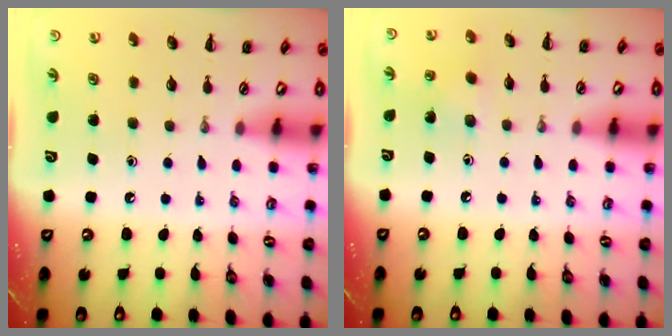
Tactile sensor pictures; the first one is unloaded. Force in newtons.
{"total": 4.1, "press": 3.9, "slide": 1.3}